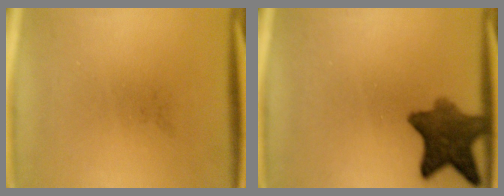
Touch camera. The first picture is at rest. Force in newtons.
{"total": 8.6}